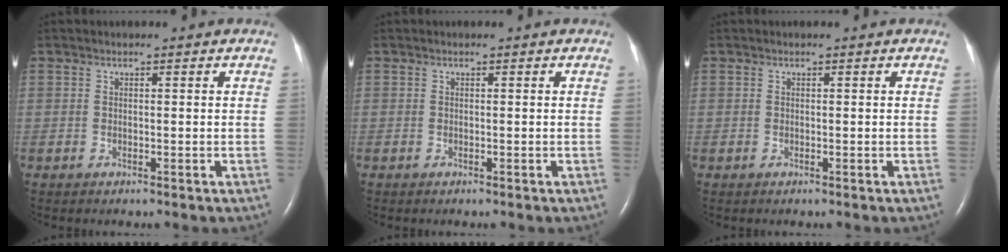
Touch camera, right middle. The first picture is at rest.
{"total": 0.0}
{"total": 0.0}